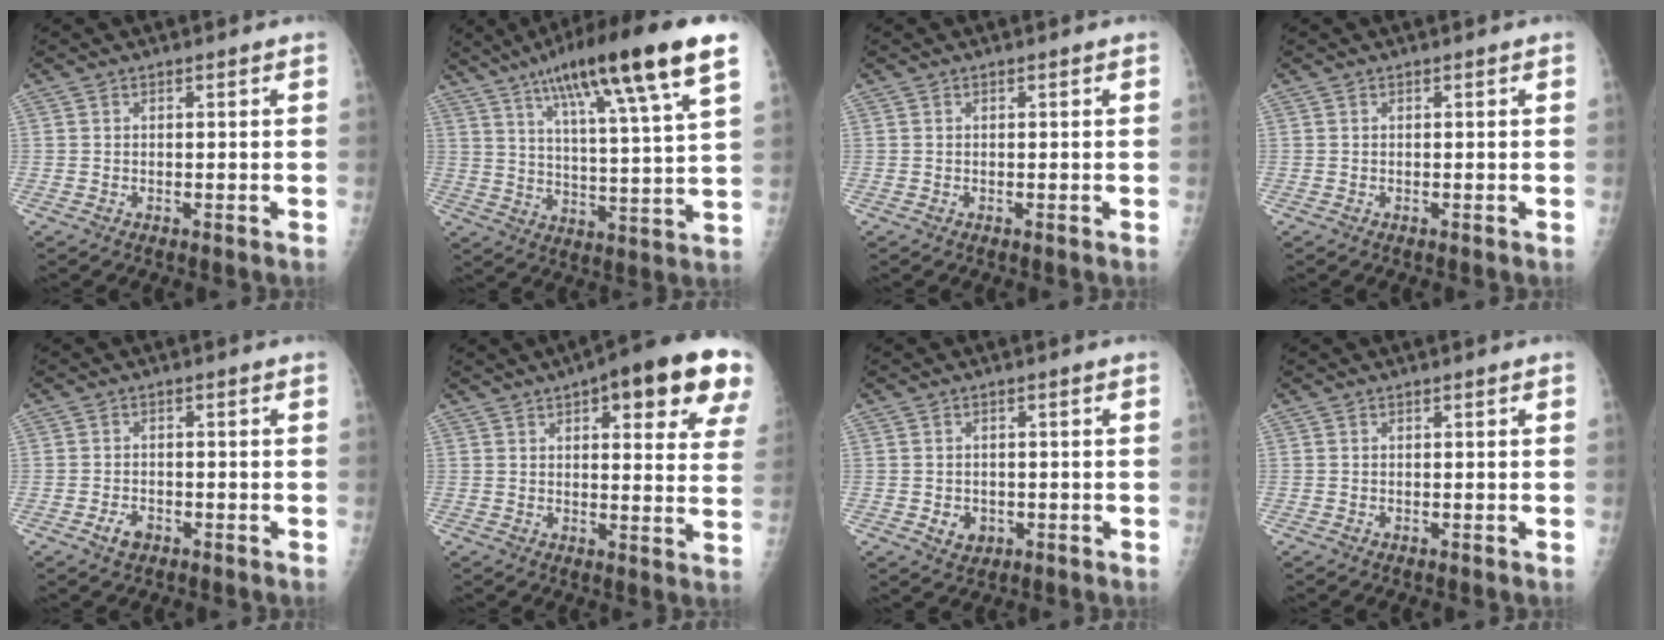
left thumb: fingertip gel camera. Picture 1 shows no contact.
{"total": 21.9, "force": [12.4, 2.6, 17.9], "torque": [-0.277, -0.026, 0.192]}
{"total": 0.0}
{"total": 0.0}
{"total": 2.6, "force": [-1.5, 1.6, 1.5], "torque": [-0.026, 0.012, -0.021]}
{"total": 19.1, "force": [9.8, 5.9, 15.3], "torque": [-0.172, -0.018, 0.115]}
{"total": 3.1, "force": [-0.8, 2.6, 1.6], "torque": [-0.013, 0.005, -0.003]}
{"total": 0.0}